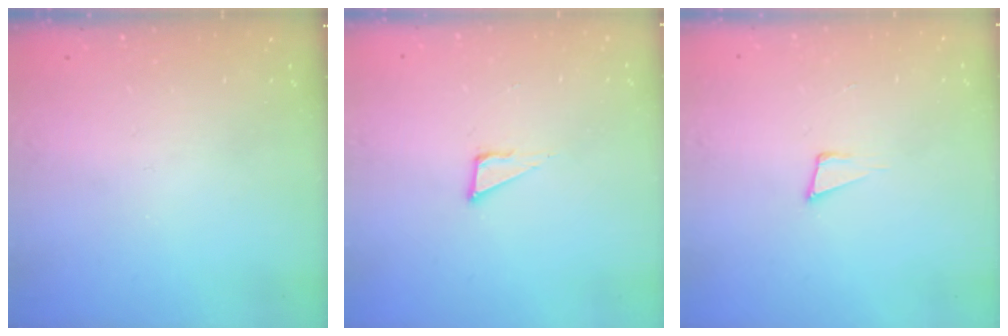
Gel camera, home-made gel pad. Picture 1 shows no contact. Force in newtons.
{"total": 5.3, "press": 5.2, "slide": 0.3}
{"total": 4.1, "press": 2.6, "slide": 3.2}